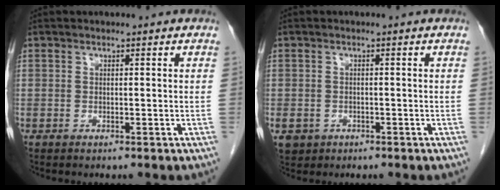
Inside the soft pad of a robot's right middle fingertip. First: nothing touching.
{"total": 4.7, "force": [-2.3, 3.9, 1.2], "torque": [-0.028, 0.000, -0.033]}